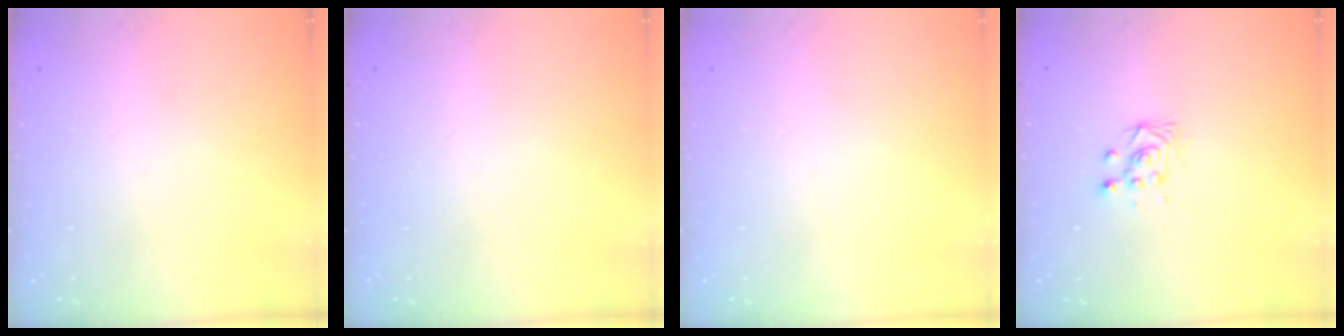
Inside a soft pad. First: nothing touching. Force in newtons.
{"total": 0.0}
{"total": 0.0}
{"total": 2.9, "press": 2.9, "slide": 0.1}